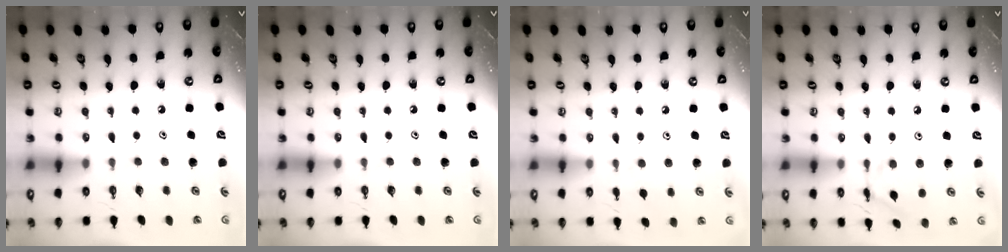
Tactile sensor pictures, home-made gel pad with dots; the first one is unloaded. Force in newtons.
{"total": 0.0}
{"total": 6.1, "press": 6.1, "slide": 0.8}
{"total": 7.7, "press": 7.7, "slide": 0.4}